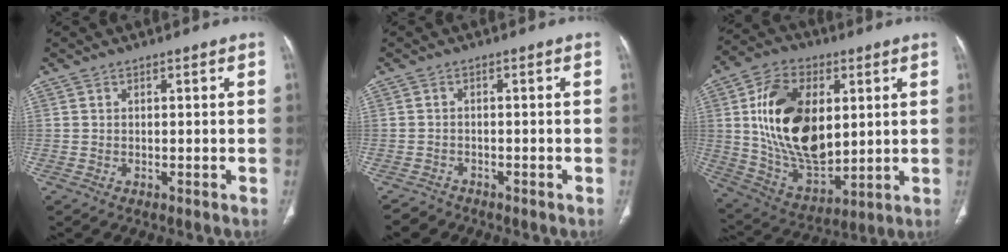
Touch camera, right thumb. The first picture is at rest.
{"total": 2.4, "force": [-2.0, 1.2, -0.4], "torque": [0.001, 0.006, -0.037]}
{"total": 22.3, "force": [4.0, 13.5, 17.3], "torque": [-0.279, -0.015, 0.085]}